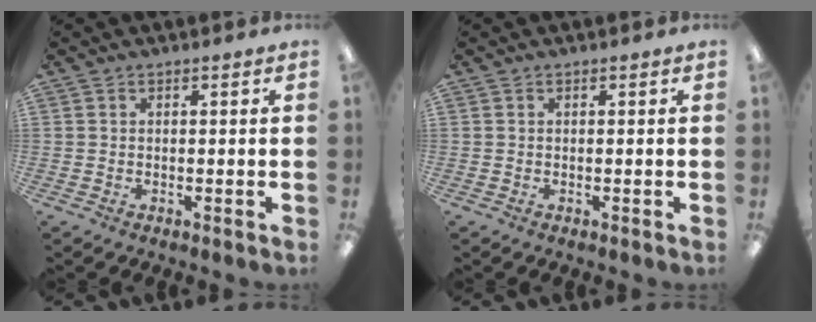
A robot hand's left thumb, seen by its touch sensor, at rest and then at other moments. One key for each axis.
{"total": 0.0}